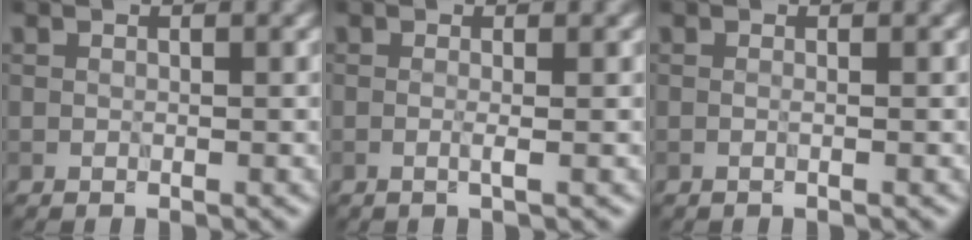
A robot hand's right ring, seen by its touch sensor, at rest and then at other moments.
{"total": 1.3, "force": [0.2, 0.5, 1.2], "torque": [-0.007, -0.004, -0.016]}
{"total": 0.7, "force": [0.2, 0.3, 0.6], "torque": [-0.002, -0.010, -0.009]}